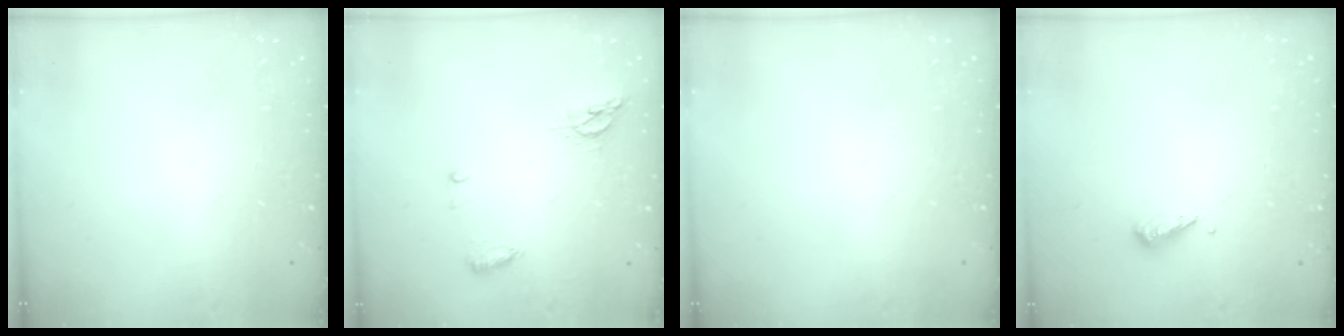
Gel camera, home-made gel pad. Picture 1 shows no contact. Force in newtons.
{"total": 8.4, "press": 6.9, "slide": 4.9}
{"total": 0.0}
{"total": 3.8, "press": 3.7, "slide": 0.3}